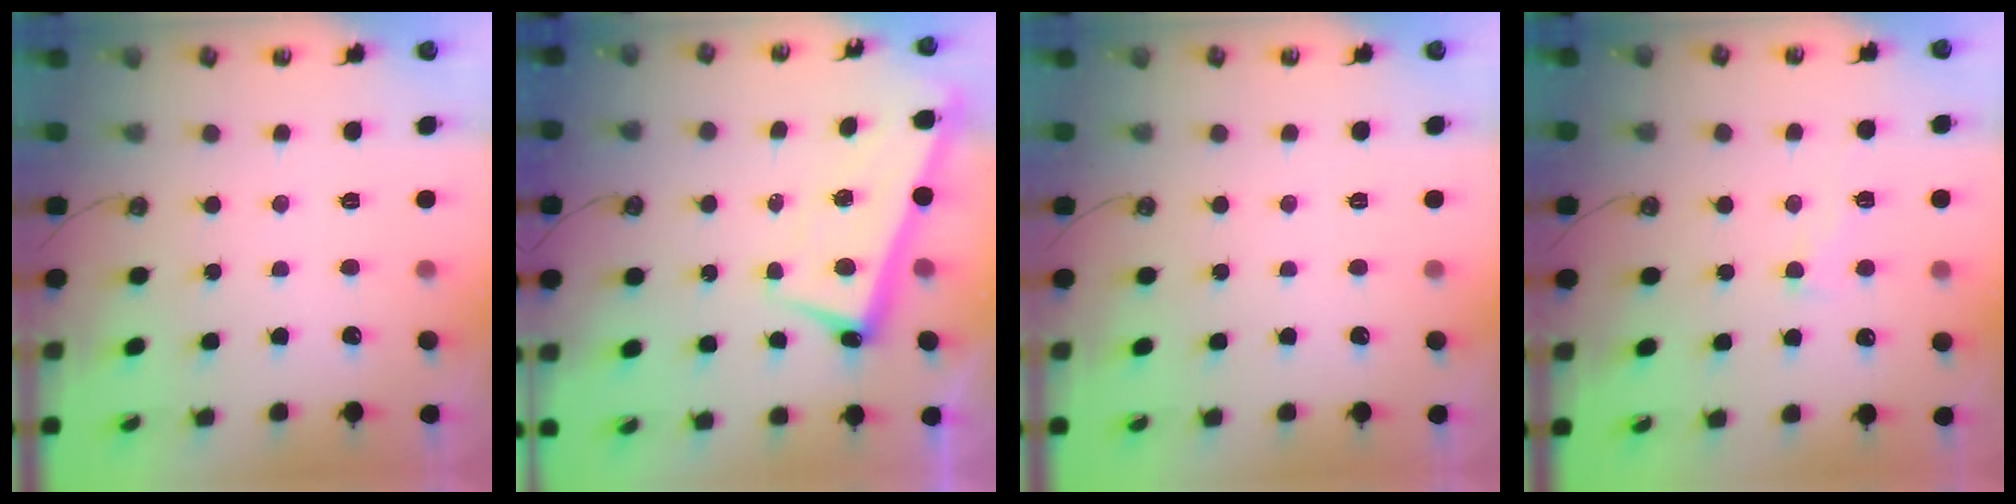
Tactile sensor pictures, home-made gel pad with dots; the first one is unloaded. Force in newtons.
{"total": 2.6, "press": 2.5, "slide": 0.3}
{"total": 0.8, "press": 0.8, "slide": 0.1}
{"total": 1.5, "press": 0.9, "slide": 1.2}